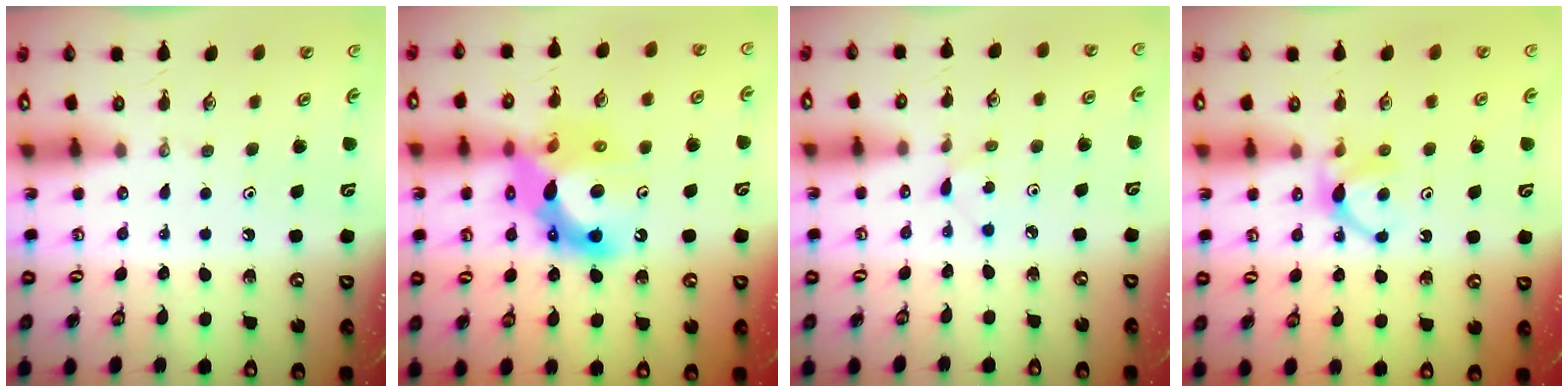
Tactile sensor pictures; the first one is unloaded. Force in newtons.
{"total": 13.9, "press": 13.6, "slide": 2.8}
{"total": 2.5, "press": 2.5, "slide": 0.3}
{"total": 5.4, "press": 5.3, "slide": 0.7}